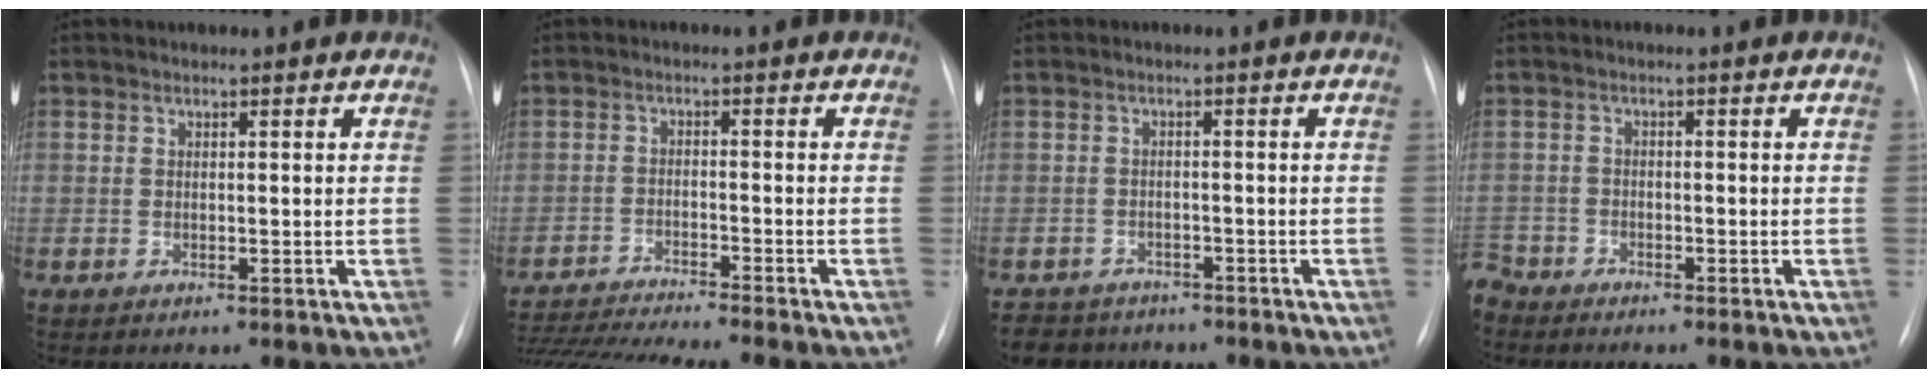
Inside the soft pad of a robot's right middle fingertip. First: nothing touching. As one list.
[{"total": 14.6, "force": [-13.2, -1.3, 6.1], "torque": [-0.095, -0.020, -0.212]}, {"total": 6.1, "force": [-5.1, 3.3, 0.5], "torque": [-0.006, 0.002, -0.072]}, {"total": 4.1, "force": [-3.8, 1.5, 0.1], "torque": [-0.001, -0.006, -0.075]}]